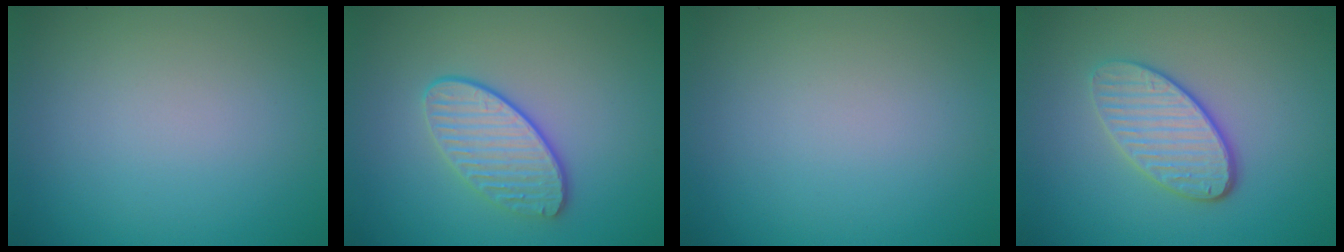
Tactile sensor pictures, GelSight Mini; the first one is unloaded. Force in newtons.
{"total": 3.5, "press": 3.2, "slide": 1.3}
{"total": 0.0}
{"total": 4.0, "press": 3.3, "slide": 2.3}